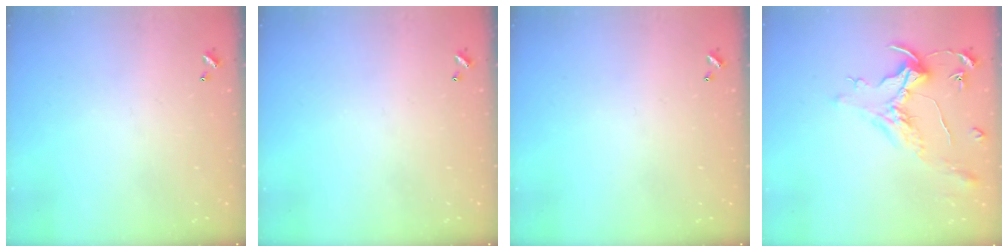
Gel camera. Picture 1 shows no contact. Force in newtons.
{"total": 0.0}
{"total": 0.0}
{"total": 1.6, "press": 1.4, "slide": 0.7}